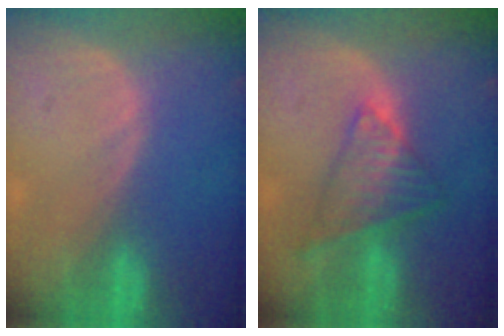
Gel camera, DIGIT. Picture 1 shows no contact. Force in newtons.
{"total": 7.6, "press": 6.4, "slide": 4.0}